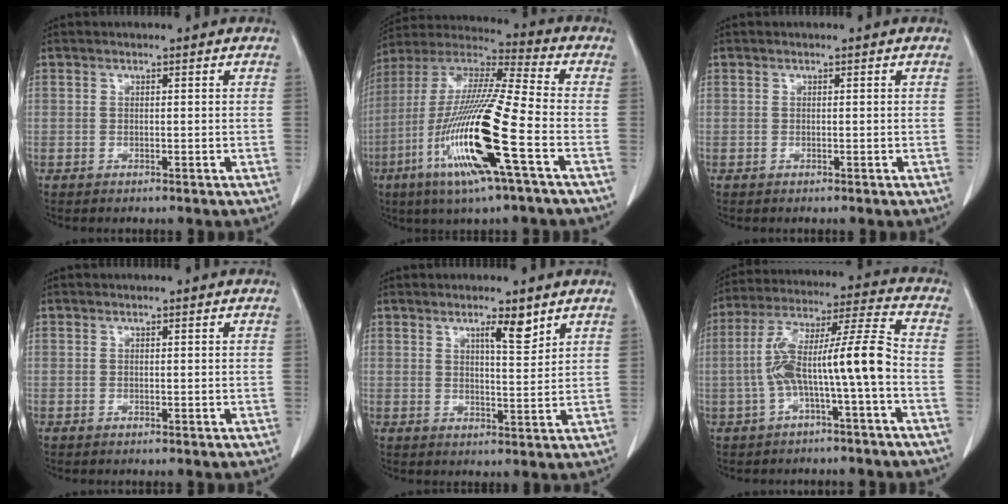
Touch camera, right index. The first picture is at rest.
{"total": 20.6, "force": [-7.1, 0.6, 19.3], "torque": [-0.415, -0.032, -0.143]}
{"total": 0.0}
{"total": 0.0}
{"total": 4.2, "force": [2.8, 0.7, 3.0], "torque": [-0.049, -0.003, 0.046]}
{"total": 11.9, "force": [-2.7, 0.3, 11.6], "torque": [-0.217, 0.038, -0.049]}